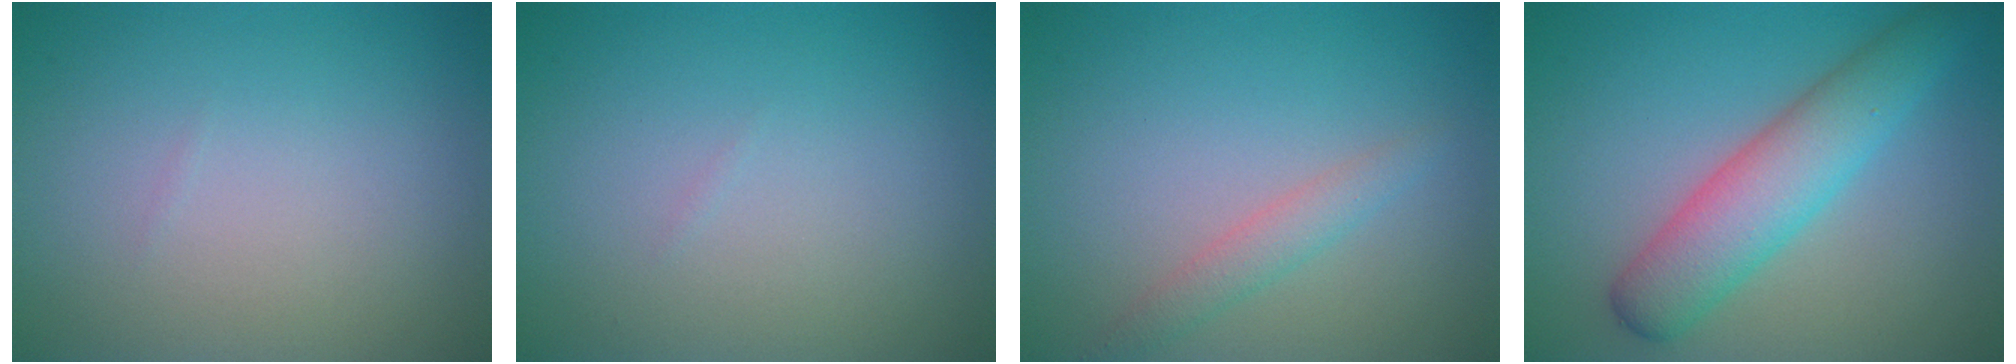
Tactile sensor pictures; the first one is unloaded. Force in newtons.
{"total": 0.0}
{"total": 1.7, "press": 1.7, "slide": 0.0}
{"total": 5.6, "press": 5.6, "slide": 0.2}